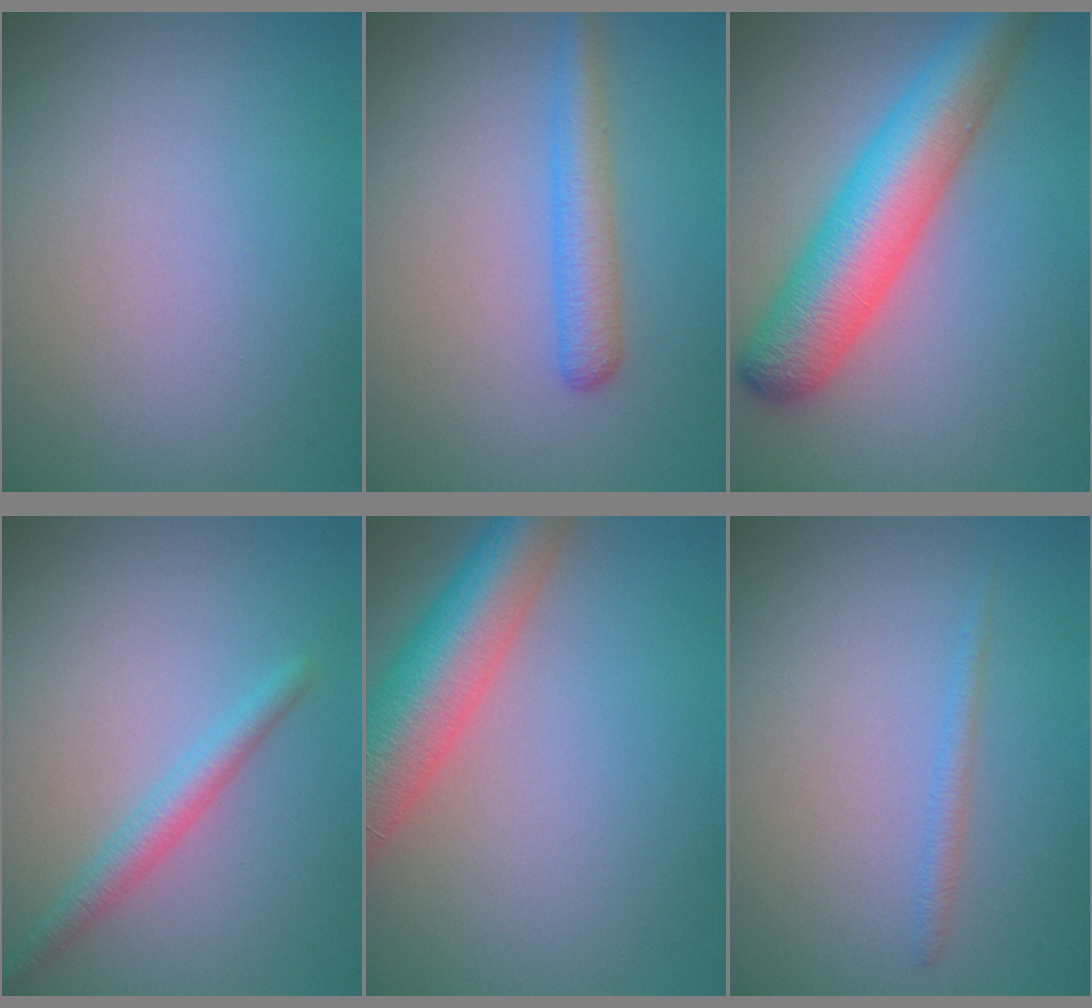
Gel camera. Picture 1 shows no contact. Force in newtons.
{"total": 2.9, "press": 2.9, "slide": 0.1}
{"total": 8.4, "press": 8.4, "slide": 0.3}
{"total": 2.2, "press": 2.2, "slide": 0.0}
{"total": 8.3, "press": 8.3, "slide": 0.4}
{"total": 1.0, "press": 1.0, "slide": 0.1}